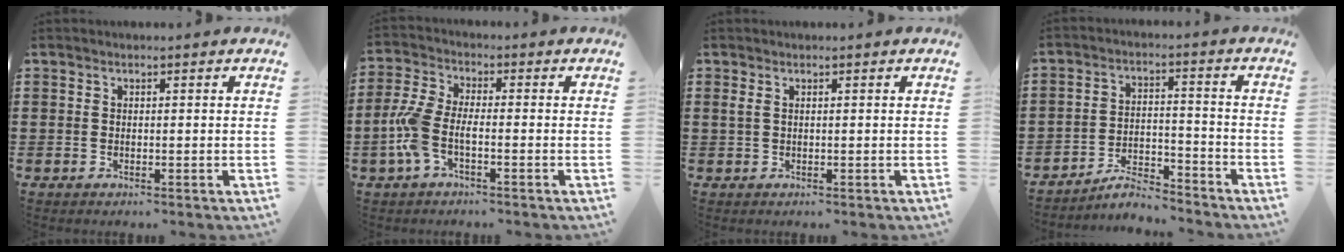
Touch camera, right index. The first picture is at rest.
{"total": 6.2, "force": [-2.0, 2.7, 5.2], "torque": [-0.133, -0.008, -0.044]}
{"total": 0.9, "force": [0.3, 0.2, 0.8], "torque": [-0.017, 0.002, 0.005]}
{"total": 5.3, "force": [-5.1, 0.6, 1.5], "torque": [-0.035, 0.003, -0.101]}